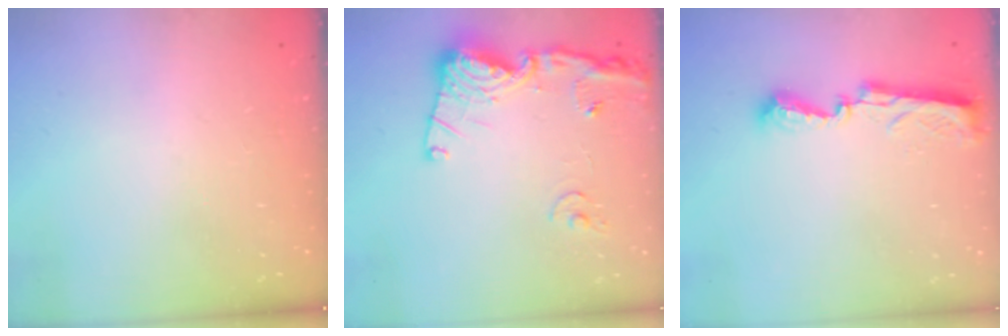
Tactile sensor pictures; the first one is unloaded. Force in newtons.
{"total": 15.8, "press": 15.7, "slide": 1.8}
{"total": 8.3, "press": 8.2, "slide": 0.4}